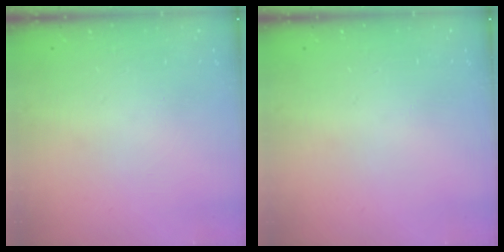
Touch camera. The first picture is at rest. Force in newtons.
{"total": 0.0}